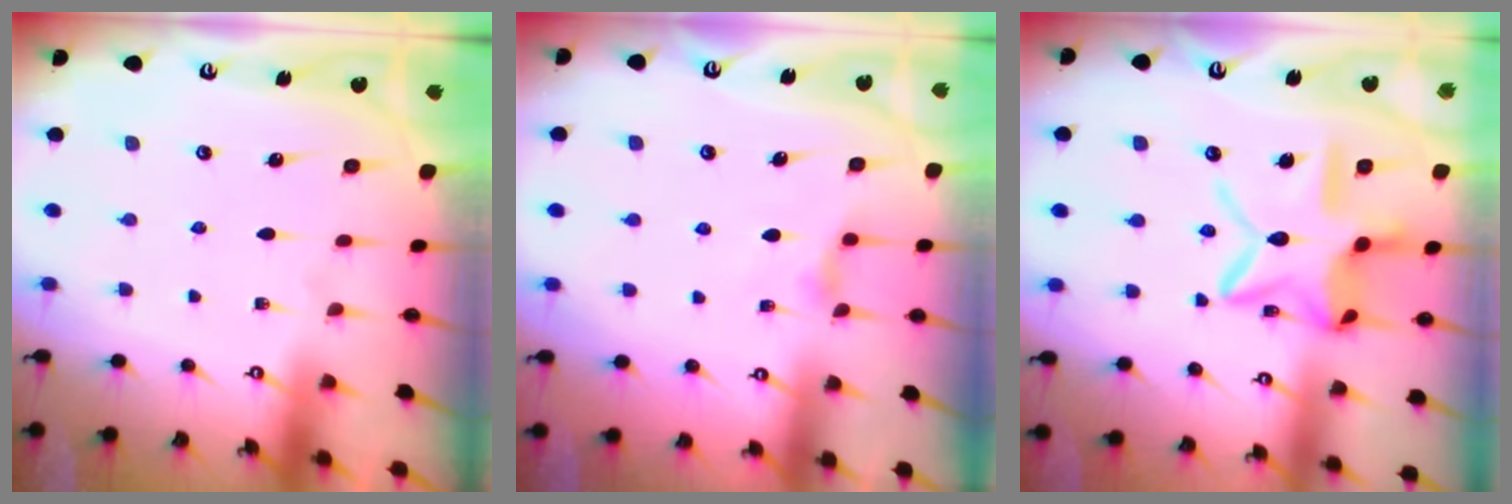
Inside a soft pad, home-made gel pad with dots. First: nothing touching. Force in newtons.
{"total": 3.1, "press": 3.0, "slide": 0.4}
{"total": 15.8, "press": 15.8, "slide": 1.3}